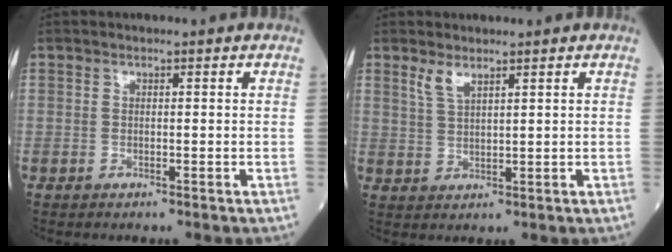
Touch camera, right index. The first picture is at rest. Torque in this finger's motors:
{"motor_torque": [0.23, 0.24, 0.01, 0.04]}